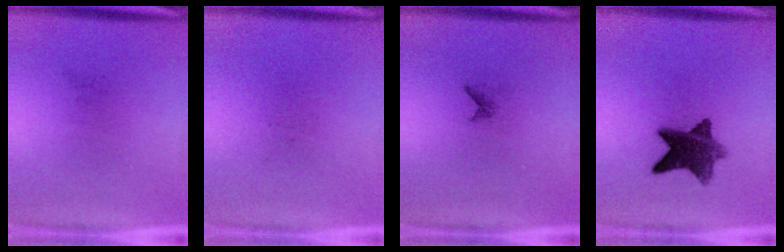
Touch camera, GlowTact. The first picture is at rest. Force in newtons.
{"total": 0.0}
{"total": 0.6}
{"total": 9.7}